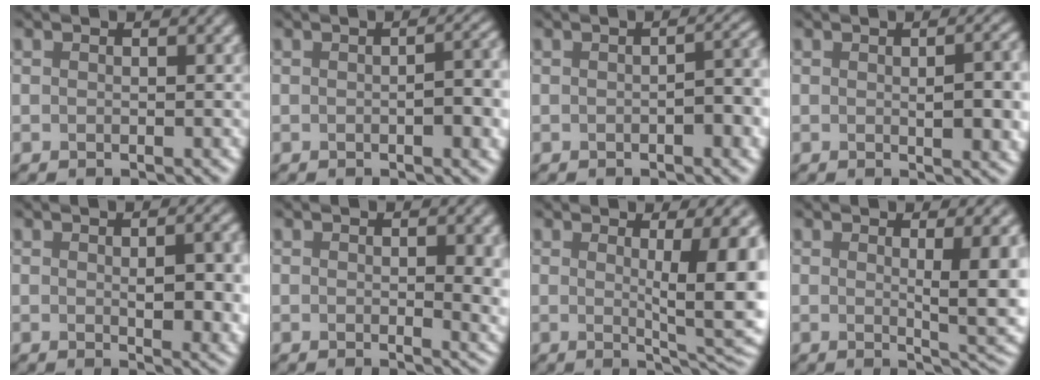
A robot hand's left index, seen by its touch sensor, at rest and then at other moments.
{"total": 4.2, "force": [-0.4, 1.3, 3.9], "torque": [-0.047, 0.000, -0.001]}
{"total": 3.5, "force": [-0.6, 1.1, 3.3], "torque": [-0.041, 0.003, -0.005]}
{"total": 5.0, "force": [0.0, 1.6, 4.8], "torque": [-0.057, -0.005, 0.007]}
{"total": 6.0, "force": [0.0, 2.1, 5.6], "torque": [-0.066, -0.009, 0.010]}
{"total": 3.3, "force": [0.1, 1.0, 3.1], "torque": [-0.041, -0.008, 0.002]}
{"total": 8.4, "force": [1.0, 2.1, 8.0], "torque": [-0.098, -0.009, 0.018]}
{"total": 6.6, "force": [0.6, 1.5, 6.4], "torque": [-0.076, -0.010, 0.013]}